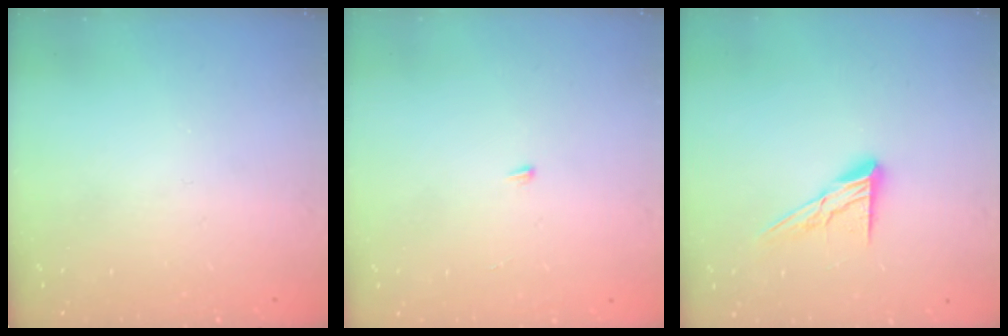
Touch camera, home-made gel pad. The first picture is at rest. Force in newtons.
{"total": 3.3, "press": 3.3, "slide": 0.2}
{"total": 9.8, "press": 9.8, "slide": 0.5}